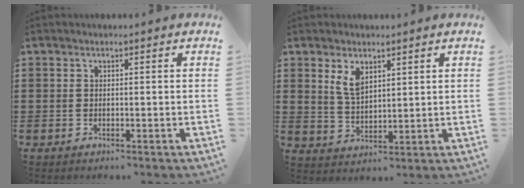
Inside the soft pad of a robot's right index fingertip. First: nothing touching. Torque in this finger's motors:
{"motor_torque": [0.37, -0.34, 0.10, 0.11]}